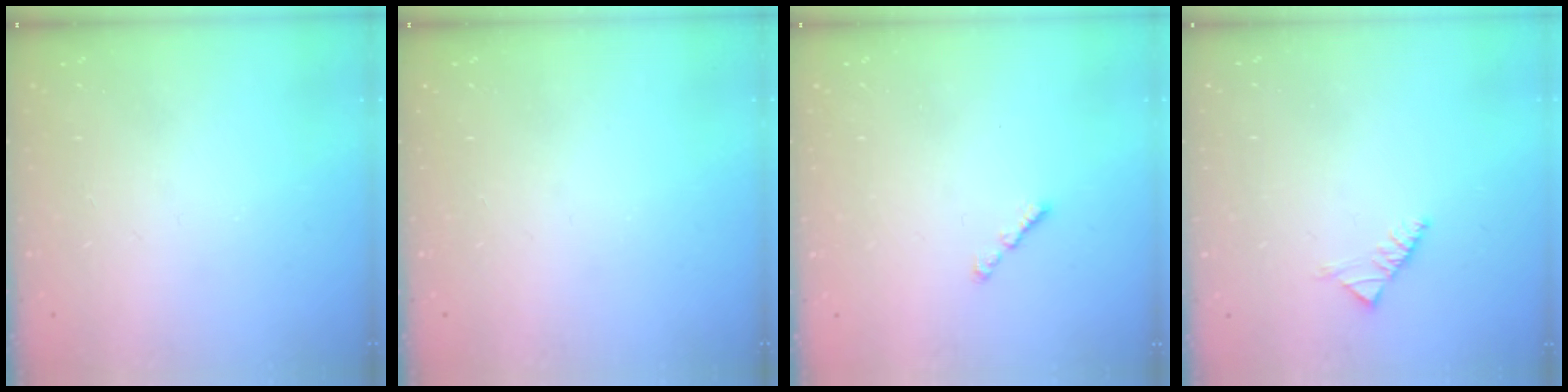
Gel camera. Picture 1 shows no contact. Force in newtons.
{"total": 0.0}
{"total": 1.0, "press": 0.9, "slide": 0.5}
{"total": 2.6, "press": 2.5, "slide": 0.8}